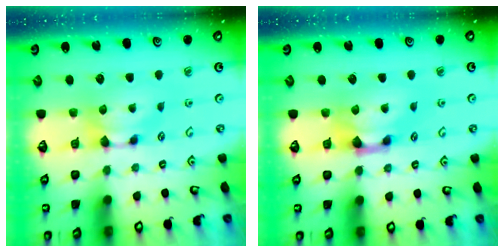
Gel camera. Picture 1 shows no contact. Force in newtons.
{"total": 1.6, "press": 0.9, "slide": 1.3}